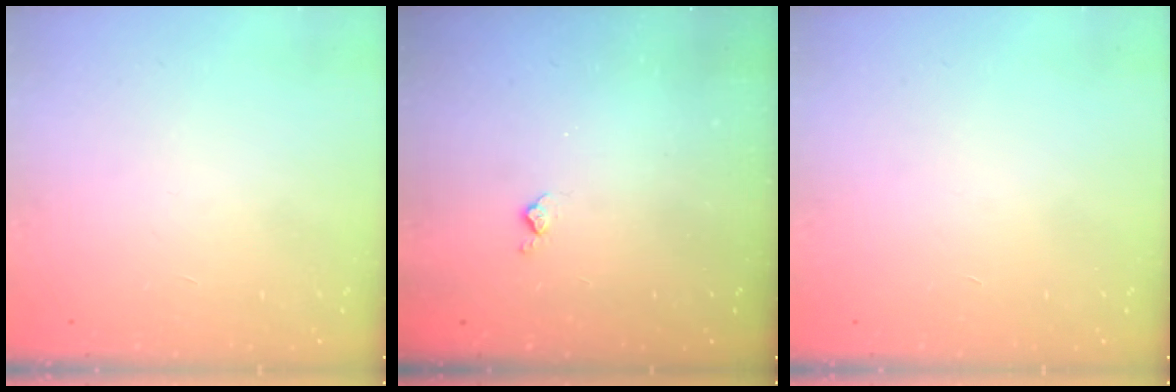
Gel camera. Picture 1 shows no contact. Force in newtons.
{"total": 3.6, "press": 3.6, "slide": 0.5}
{"total": 0.0}